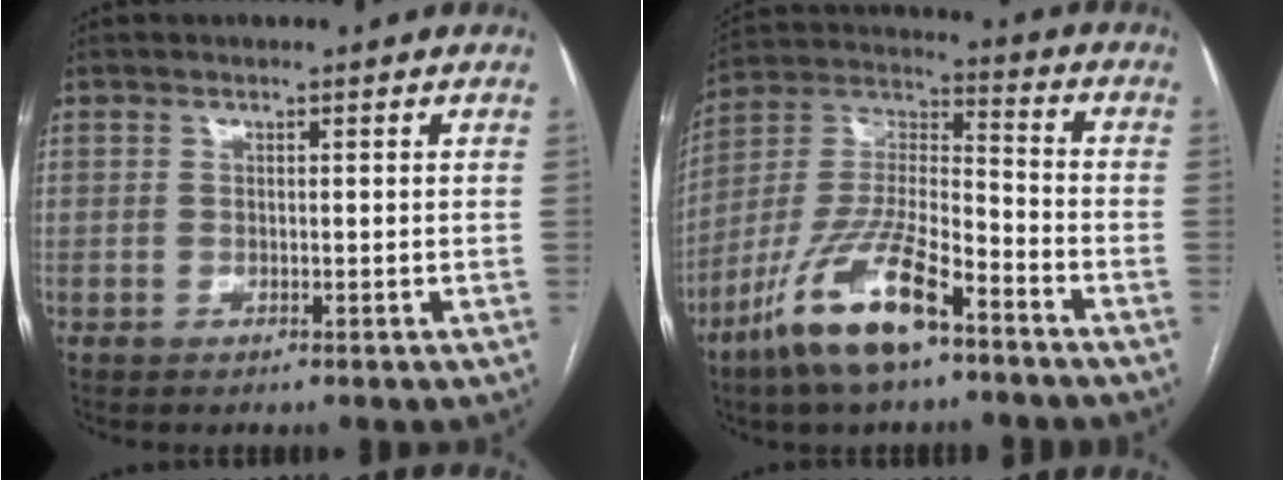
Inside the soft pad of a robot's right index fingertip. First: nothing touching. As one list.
[{"total": 15.6, "force": [-9.7, 3.8, 11.6], "torque": [-0.239, -0.007, -0.180]}]